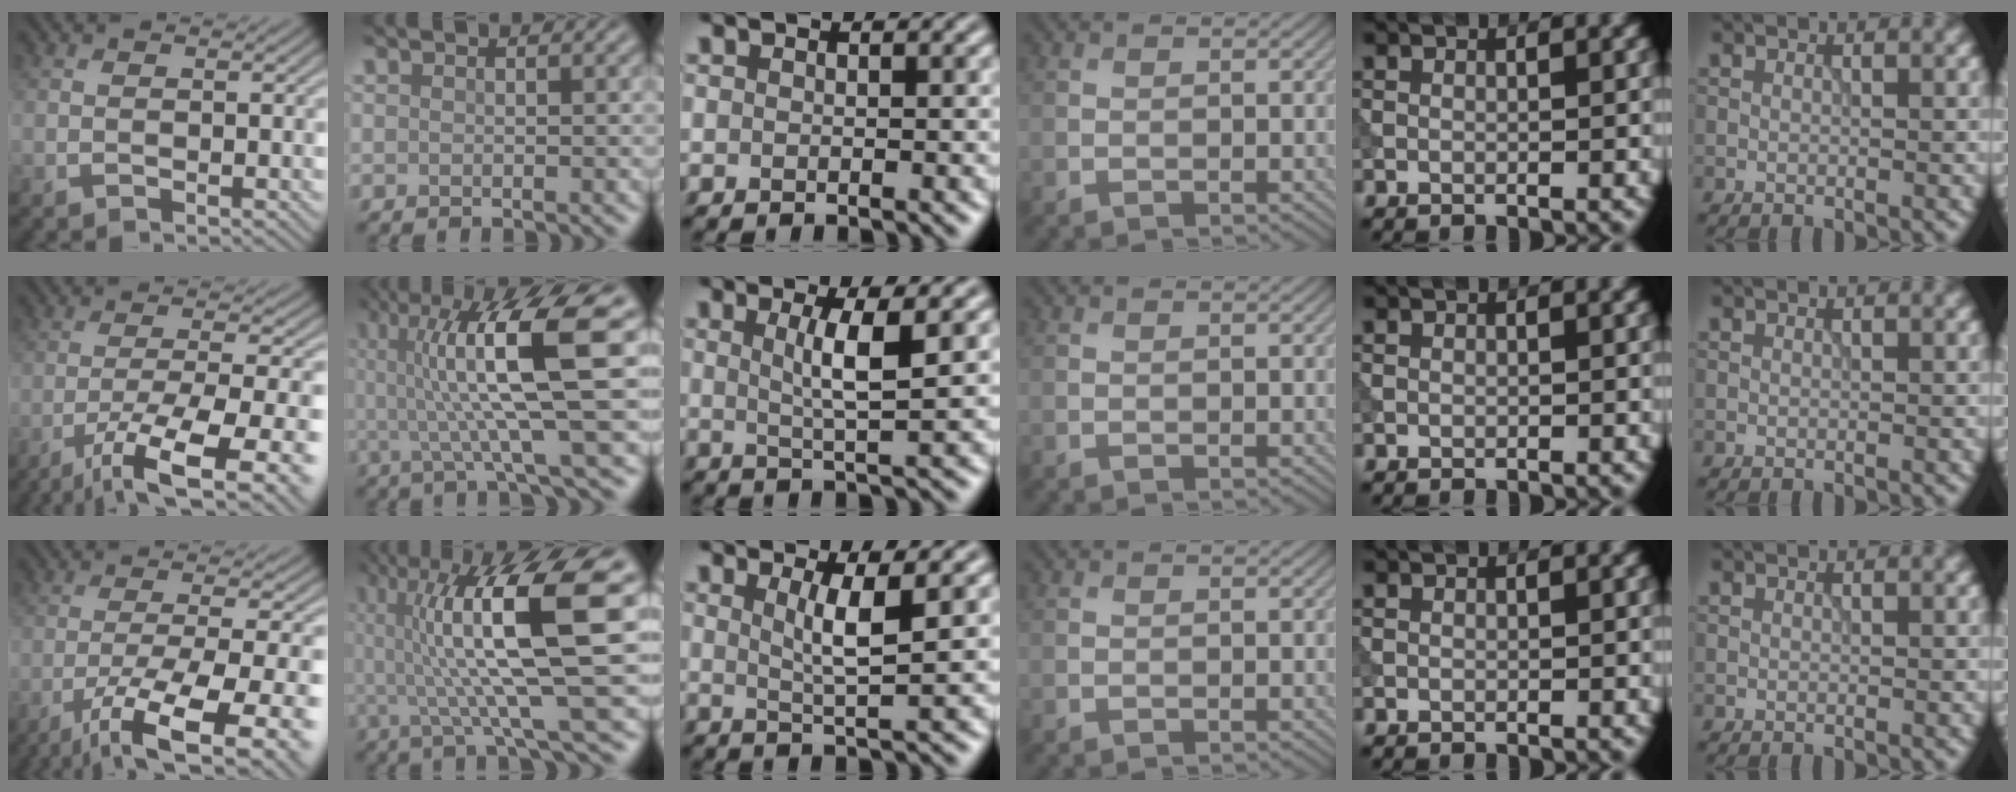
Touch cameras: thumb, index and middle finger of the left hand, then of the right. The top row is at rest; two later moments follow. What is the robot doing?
{"motion": "extract", "object": "tissue"}